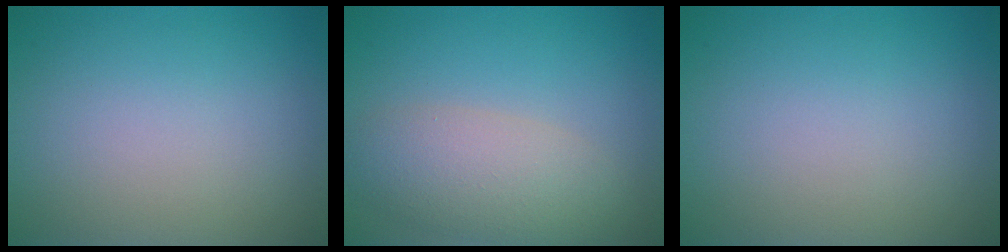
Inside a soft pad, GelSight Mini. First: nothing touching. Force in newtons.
{"total": 4.9, "press": 4.9, "slide": 0.5}
{"total": 0.0}